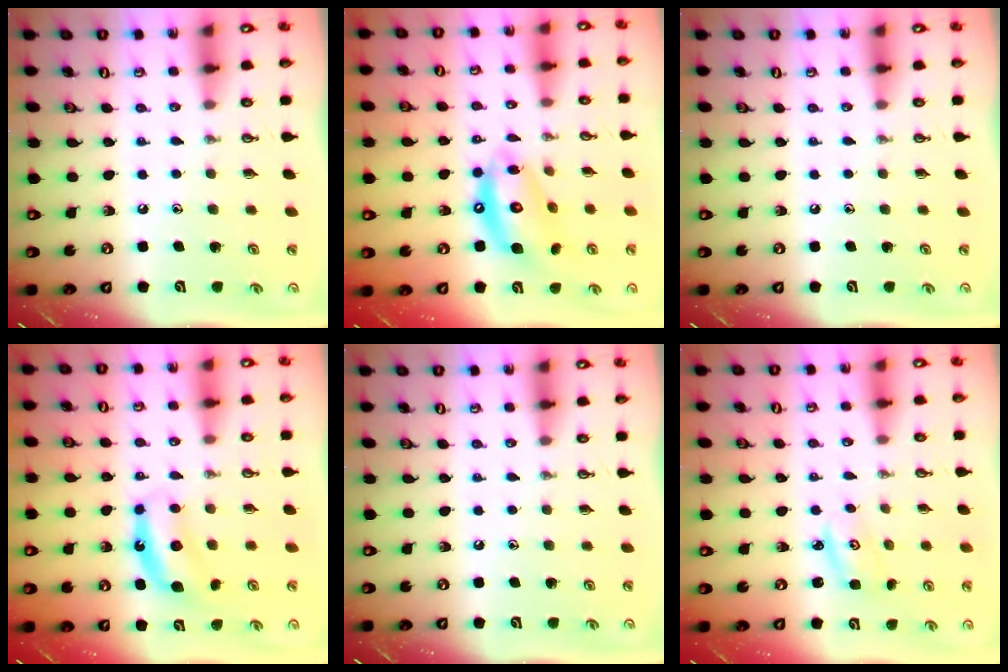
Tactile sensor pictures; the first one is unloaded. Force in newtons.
{"total": 12.2, "press": 12.1, "slide": 1.1}
{"total": 0.0}
{"total": 7.4, "press": 7.4, "slide": 0.4}
{"total": 0.0}
{"total": 2.2, "press": 2.2, "slide": 0.2}